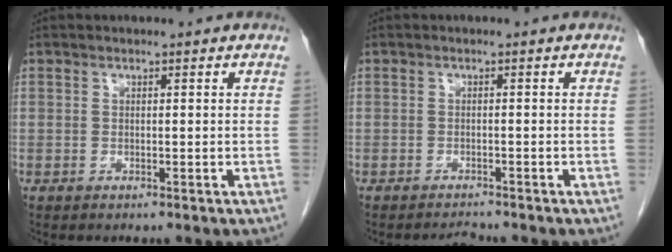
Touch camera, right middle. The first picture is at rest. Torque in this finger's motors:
{"motor_torque": [0.00, 0.00, -0.01, -0.01]}